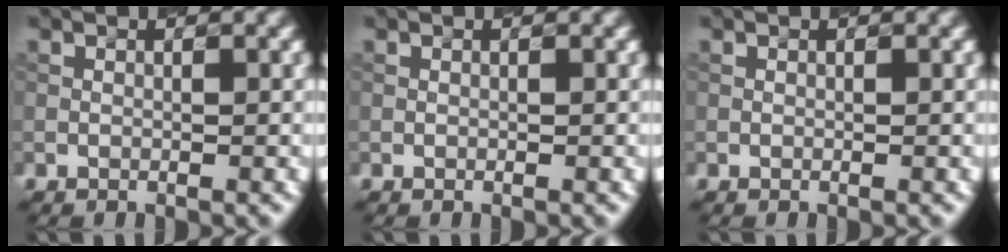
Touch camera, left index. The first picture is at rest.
{"total": 0.0}
{"total": 0.0}